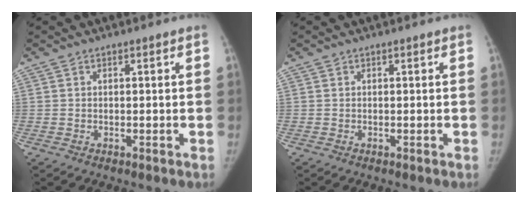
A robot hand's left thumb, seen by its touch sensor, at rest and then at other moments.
{"total": 0.0}